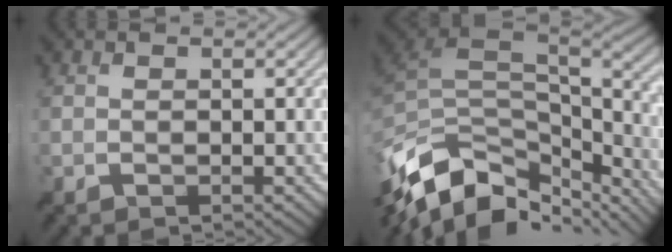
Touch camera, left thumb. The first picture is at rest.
{"total": 14.5, "force": [-7.9, 8.0, 9.1], "torque": [-0.234, -0.027, -0.126]}